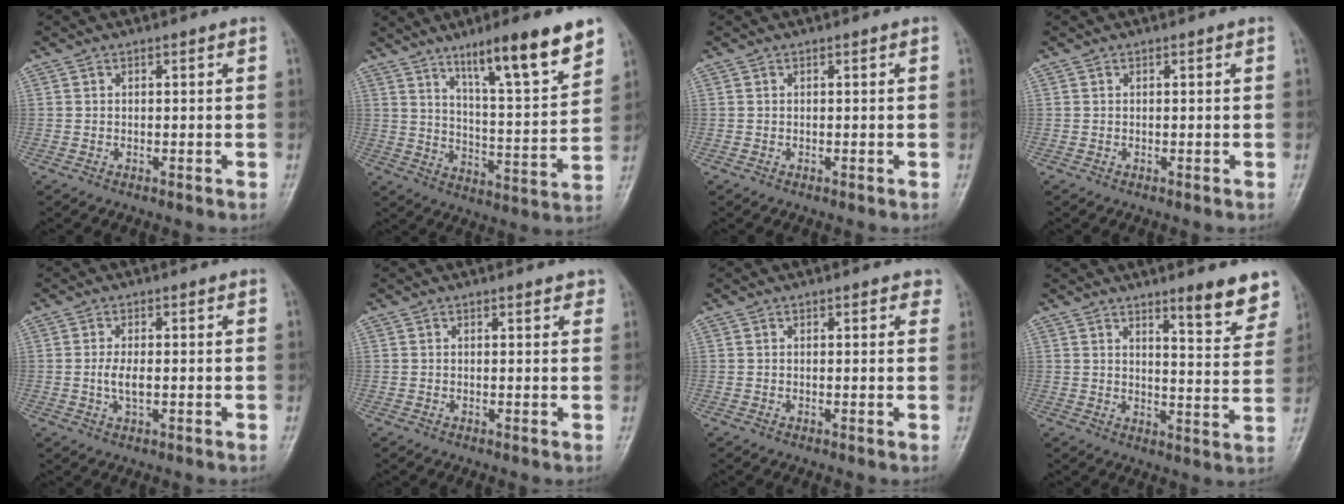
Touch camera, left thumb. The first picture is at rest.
{"total": 16.5, "force": [10.9, 2.4, 12.2], "torque": [-0.169, -0.060, 0.177]}
{"total": 0.0}
{"total": 0.0}
{"total": 3.2, "force": [-0.2, 1.4, 2.9], "torque": [-0.062, -0.003, -0.006]}
{"total": 1.7, "force": [1.2, 0.7, 0.8], "torque": [-0.003, -0.003, 0.011]}
{"total": 2.1, "force": [1.2, 1.1, 1.3], "torque": [-0.001, -0.002, 0.010]}
{"total": 9.1, "force": [6.6, 1.8, 6.0], "torque": [-0.056, -0.046, 0.091]}